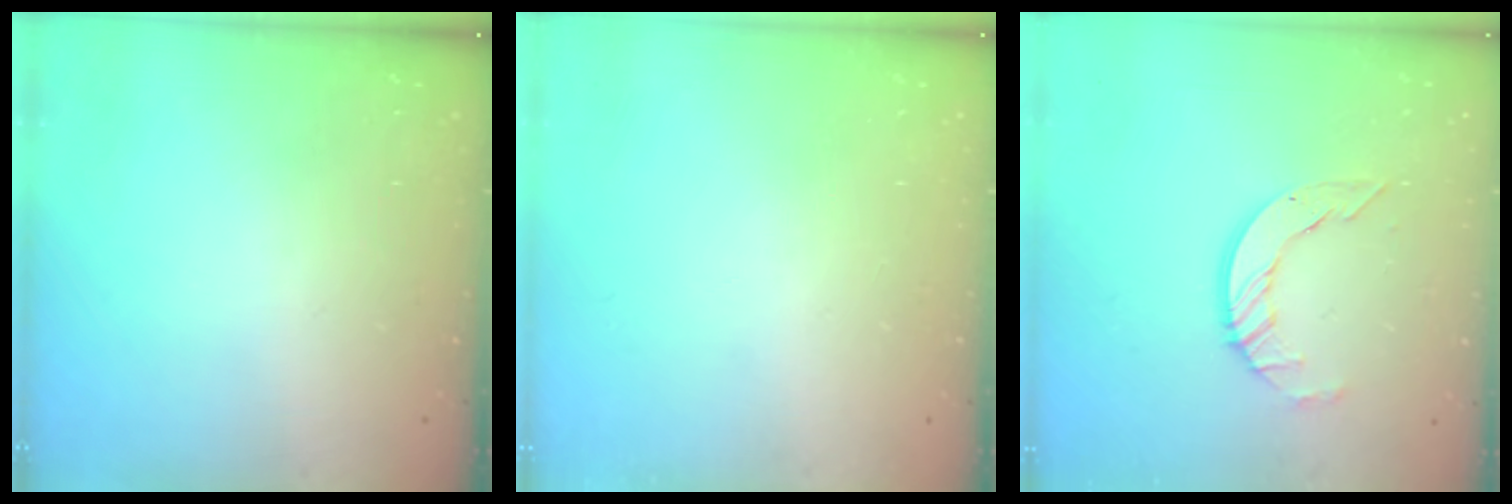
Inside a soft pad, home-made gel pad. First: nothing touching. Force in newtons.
{"total": 0.0}
{"total": 8.3, "press": 8.3, "slide": 0.7}